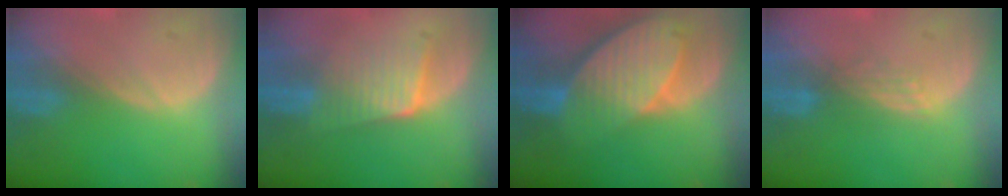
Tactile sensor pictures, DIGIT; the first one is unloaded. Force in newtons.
{"total": 6.6, "press": 5.8, "slide": 3.1}
{"total": 10.2, "press": 8.8, "slide": 5.0}
{"total": 2.9, "press": 2.4, "slide": 1.6}